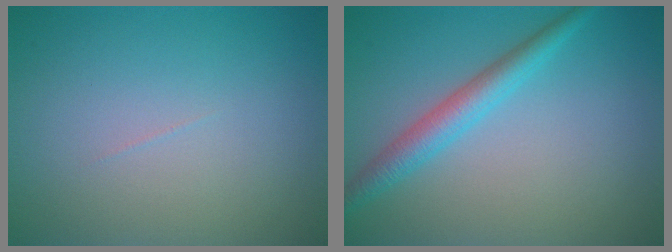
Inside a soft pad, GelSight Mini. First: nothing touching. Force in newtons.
{"total": 3.1, "press": 3.1, "slide": 0.1}